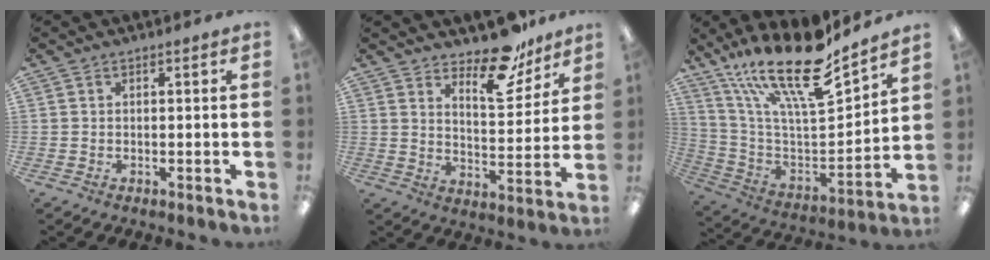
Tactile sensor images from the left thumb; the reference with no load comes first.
{"total": 14.0, "force": [10.7, 5.7, 7.0], "torque": [-0.081, -0.073, 0.185]}
{"total": 22.5, "force": [17.0, 5.7, 13.6], "torque": [-0.253, -0.122, 0.289]}